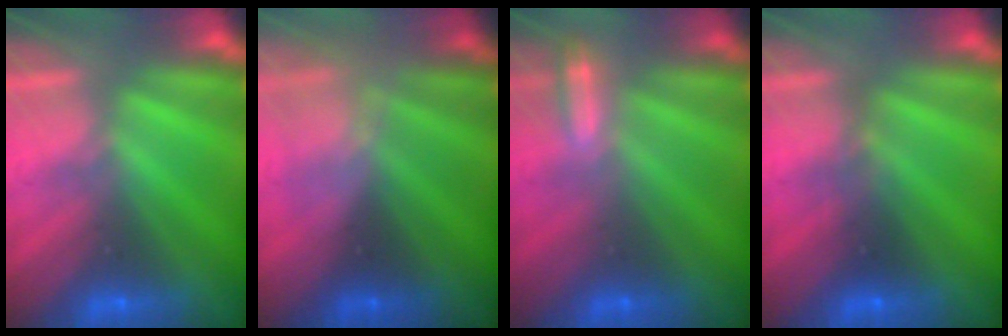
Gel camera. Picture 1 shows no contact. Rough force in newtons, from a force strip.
{"total": 2.3}
{"total": 1.9}
{"total": 2.2}